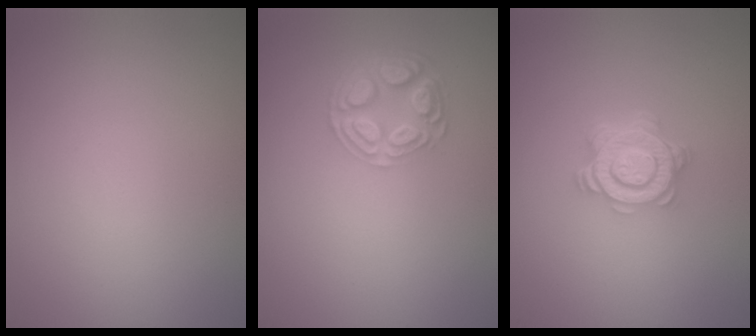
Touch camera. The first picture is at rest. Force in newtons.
{"total": 4.3, "press": 3.3, "slide": 2.8}
{"total": 4.7, "press": 3.6, "slide": 3.1}